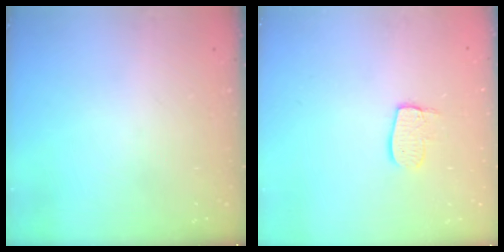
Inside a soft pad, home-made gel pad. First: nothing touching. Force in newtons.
{"total": 7.6, "press": 7.6, "slide": 0.2}